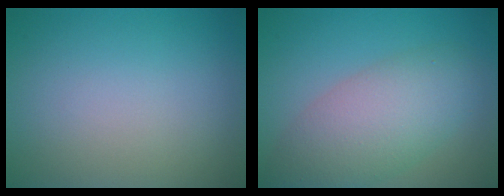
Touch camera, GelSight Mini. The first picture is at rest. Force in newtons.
{"total": 6.4, "press": 6.4, "slide": 0.6}